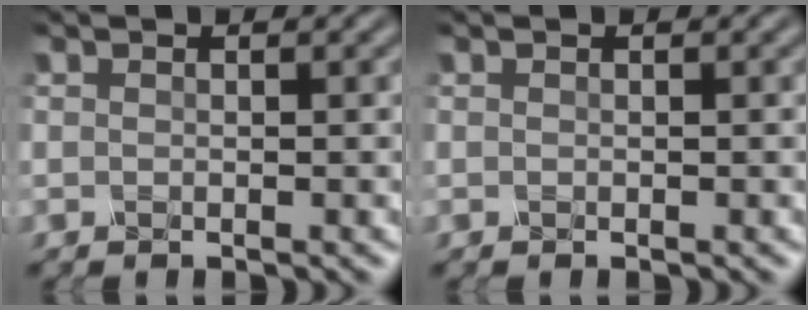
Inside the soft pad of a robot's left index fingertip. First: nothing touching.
{"total": 0.0}